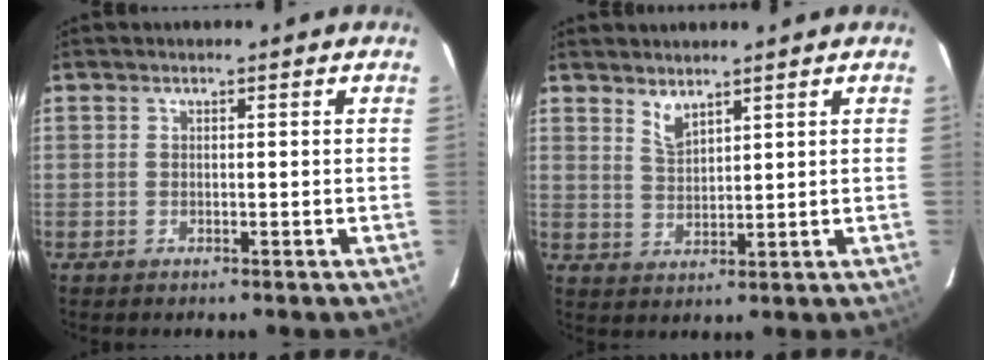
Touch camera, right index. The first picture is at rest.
{"total": 3.3, "force": [2.8, 0.8, 1.6], "torque": [-0.029, -0.001, 0.054]}